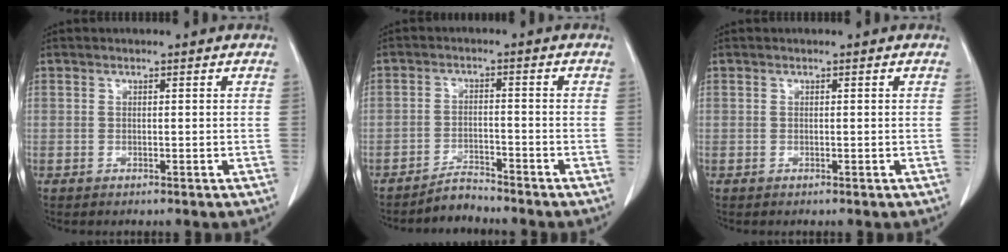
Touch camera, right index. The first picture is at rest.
{"total": 3.0, "force": [-3.0, 0.2, -0.1], "torque": [0.003, -0.012, -0.052]}
{"total": 0.0}